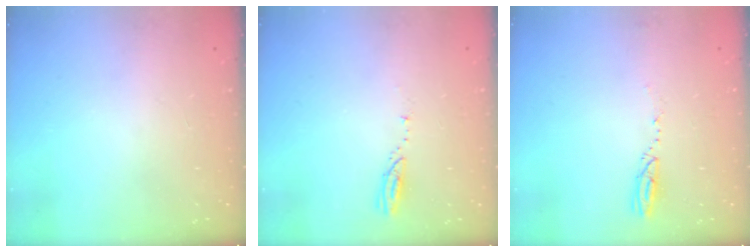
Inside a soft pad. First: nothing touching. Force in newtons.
{"total": 2.9, "press": 2.9, "slide": 0.2}
{"total": 2.9, "press": 2.9, "slide": 0.4}